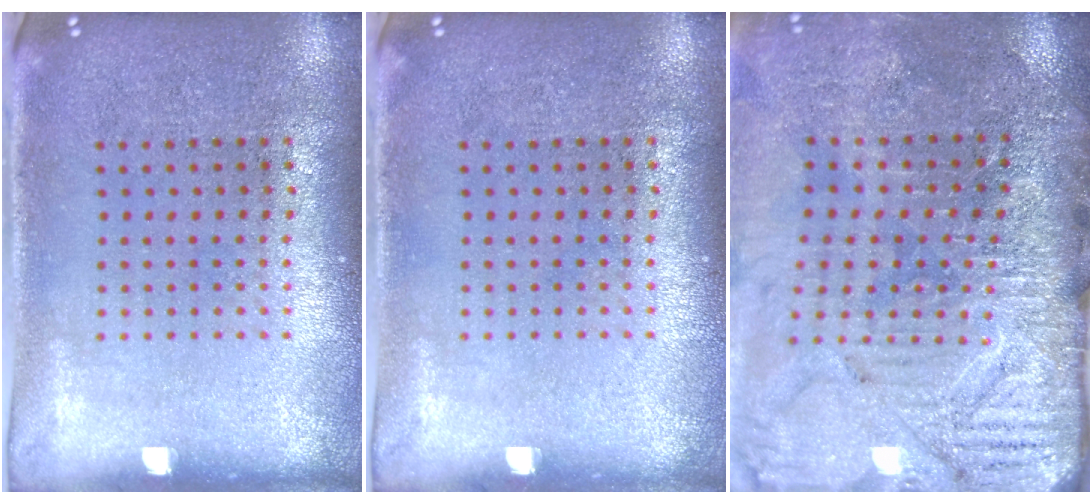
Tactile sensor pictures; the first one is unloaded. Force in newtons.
{"total": 0.0}
{"total": 3.6, "press": 3.4, "slide": 1.2}